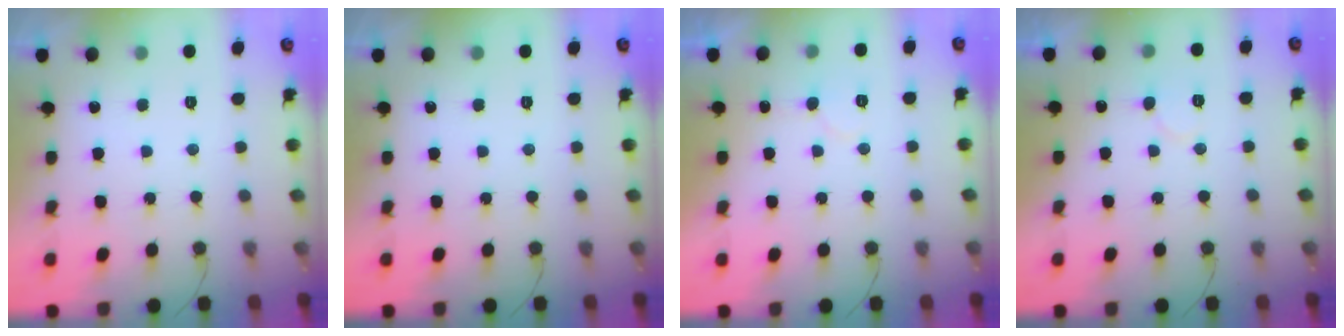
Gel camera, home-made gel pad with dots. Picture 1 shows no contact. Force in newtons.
{"total": 0.0}
{"total": 5.5, "press": 5.5, "slide": 0.2}
{"total": 5.5, "press": 5.5, "slide": 0.7}